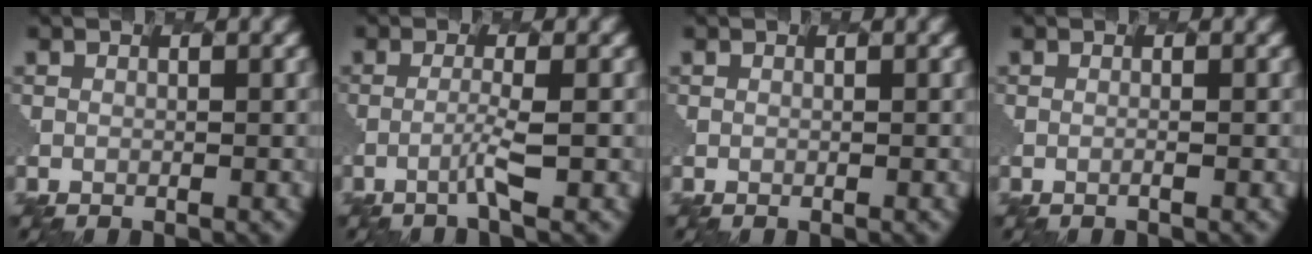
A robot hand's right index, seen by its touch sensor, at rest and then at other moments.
{"total": 1.5, "force": [-0.7, -0.3, 1.3], "torque": [-0.033, 0.014, -0.027]}
{"total": 0.0}
{"total": 0.0}